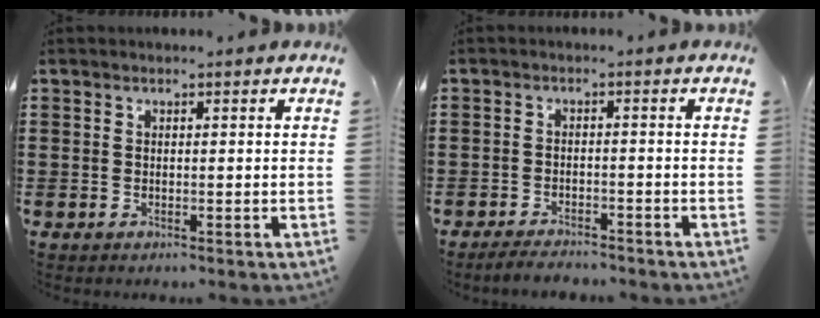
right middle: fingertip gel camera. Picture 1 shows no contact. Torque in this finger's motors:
{"motor_torque": [2.14, 0.00, 0.04, -0.01]}